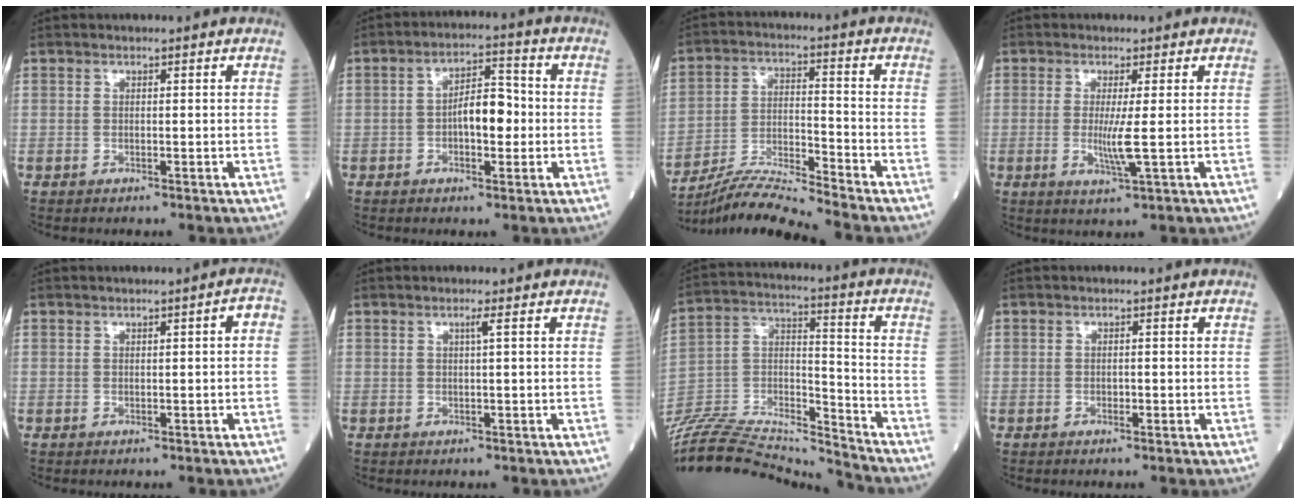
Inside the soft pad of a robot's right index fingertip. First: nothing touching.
{"total": 6.6, "force": [-0.9, 2.6, 6.0], "torque": [-0.101, 0.018, -0.015]}
{"total": 9.8, "force": [-9.2, -1.9, 2.5], "torque": [-0.051, -0.001, -0.172]}
{"total": 4.4, "force": [-0.3, -0.4, 4.4], "torque": [-0.090, -0.013, -0.004]}
{"total": 1.7, "force": [0.0, 0.4, 1.6], "torque": [-0.017, 0.008, -0.002]}
{"total": 0.9, "force": [0.3, -0.3, 0.8], "torque": [-0.019, -0.002, 0.008]}
{"total": 24.1, "force": [-23.3, 1.2, 6.1], "torque": [-0.136, 0.006, -0.388]}
{"total": 0.9, "force": [-0.4, 0.3, 0.8], "torque": [-0.016, -0.001, -0.005]}